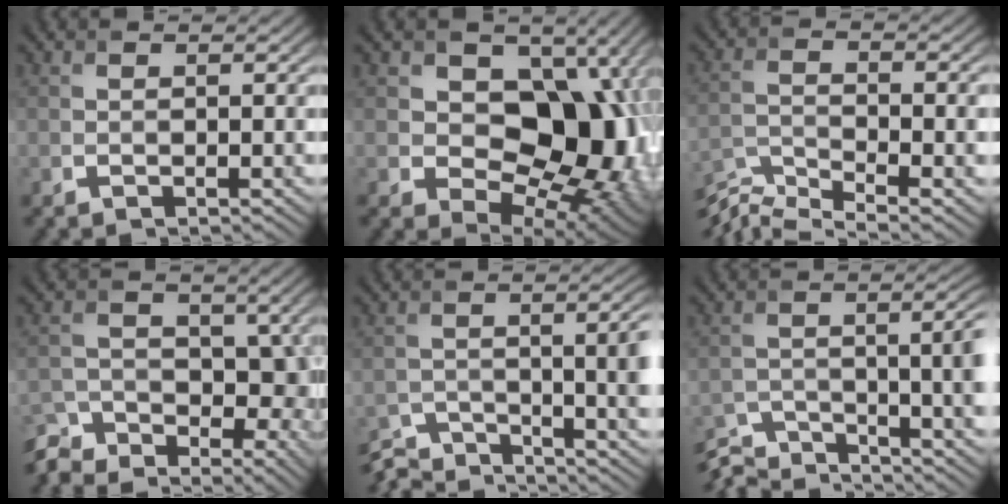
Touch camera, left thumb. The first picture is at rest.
{"total": 16.2, "force": [0.8, 11.1, 11.8], "torque": [-0.132, -0.012, 0.011]}
{"total": 8.0, "force": [-6.3, 1.8, 4.7], "torque": [-0.097, -0.010, -0.122]}
{"total": 9.2, "force": [-6.1, 5.1, 4.6], "torque": [-0.080, -0.013, -0.119]}
{"total": 8.3, "force": [-5.8, 2.4, 5.5], "torque": [-0.089, -0.014, -0.103]}
{"total": 9.5, "force": [-7.1, 2.2, 6.0], "torque": [-0.096, -0.012, -0.125]}